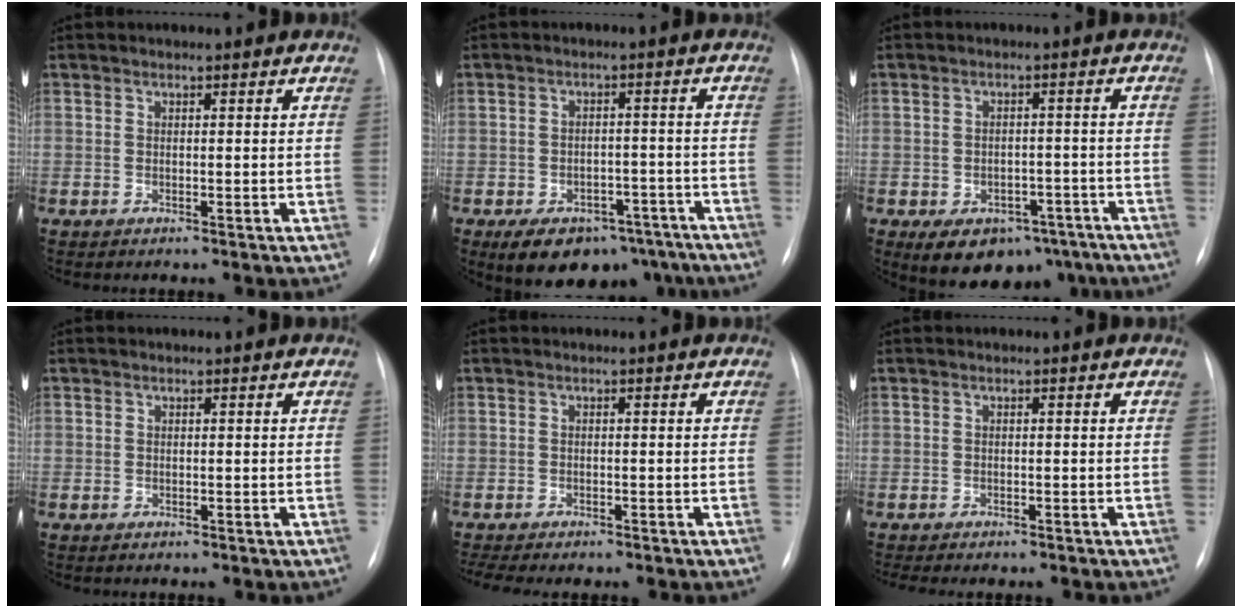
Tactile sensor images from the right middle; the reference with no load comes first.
{"total": 13.0, "force": [-9.1, 7.4, 5.5], "torque": [-0.071, 0.020, -0.121]}
{"total": 11.0, "force": [-7.0, 7.0, 4.8], "torque": [-0.058, 0.023, -0.090]}
{"total": 0.0}
{"total": 3.9, "force": [-3.3, 0.8, 1.8], "torque": [-0.029, -0.003, -0.044]}
{"total": 3.3, "force": [-2.8, 0.9, 1.5], "torque": [-0.018, -0.005, -0.031]}